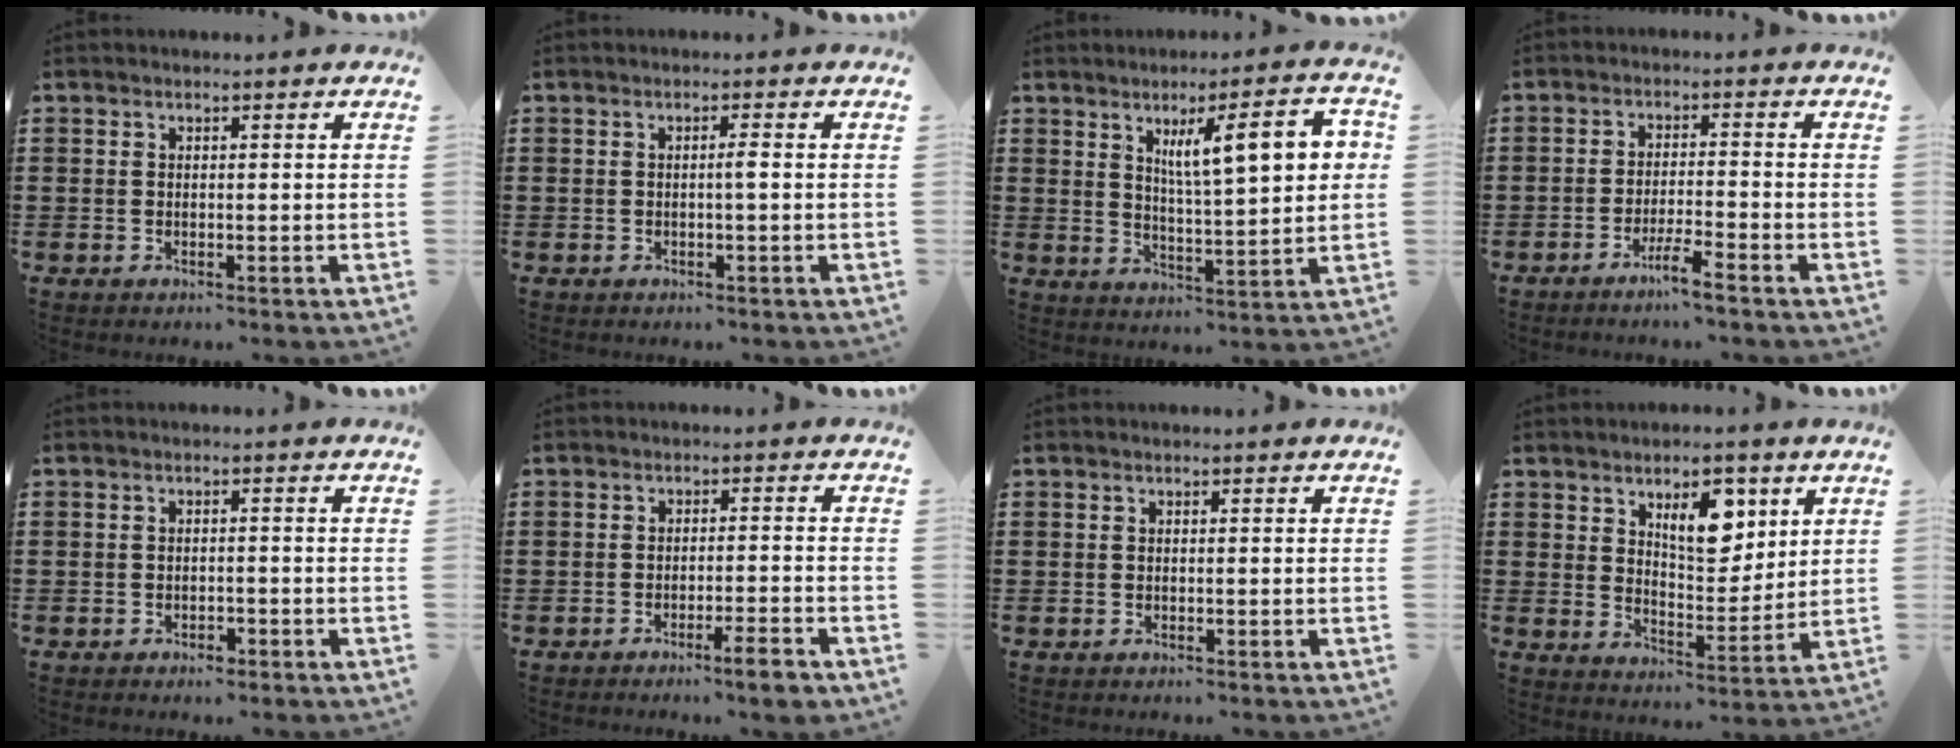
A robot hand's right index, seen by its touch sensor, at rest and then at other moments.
{"total": 1.2, "force": [-0.2, -0.1, 1.2], "torque": [-0.024, -0.002, -0.004]}
{"total": 10.4, "force": [3.9, 2.4, 9.3], "torque": [-0.157, -0.001, 0.060]}
{"total": 4.0, "force": [-3.1, -0.3, 2.5], "torque": [-0.057, -0.007, -0.062]}
{"total": 1.3, "force": [-1.1, 0.5, 0.5], "torque": [-0.014, -0.003, -0.023]}
{"total": 4.2, "force": [-3.1, 0.2, 2.8], "torque": [-0.043, -0.008, -0.053]}
{"total": 0.0}
{"total": 8.5, "force": [4.4, 4.4, 5.8], "torque": [-0.089, -0.005, 0.071]}